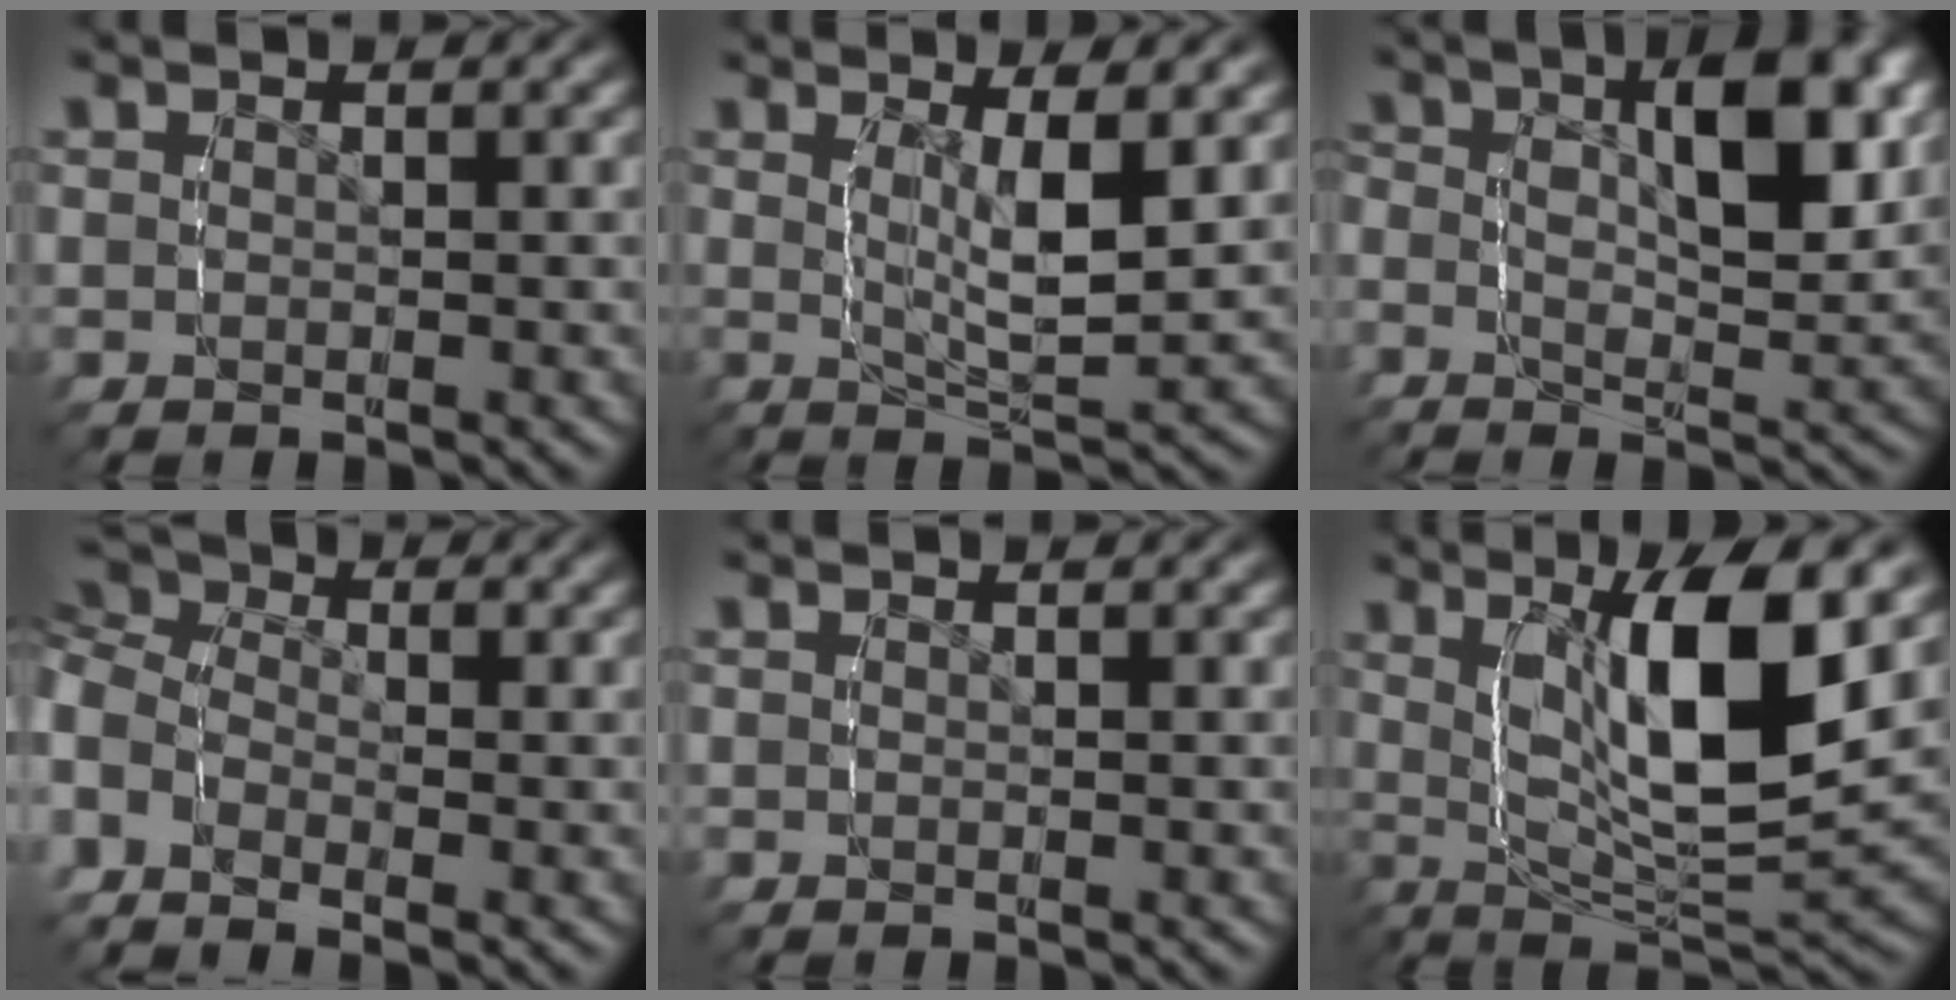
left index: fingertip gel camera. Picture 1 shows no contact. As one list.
[{"total": 5.0, "force": [0.7, 1.4, 4.7], "torque": [-0.085, -0.013, 0.017]}, {"total": 6.7, "force": [0.8, 3.4, 5.7], "torque": [-0.101, -0.001, 0.000]}, {"total": 6.8, "force": [0.9, 5.6, 3.7], "torque": [-0.081, 0.007, -0.005]}, {"total": 0.0}, {"total": 11.0, "force": [2.2, 4.2, 9.9], "torque": [-0.173, 0.001, 0.035]}]